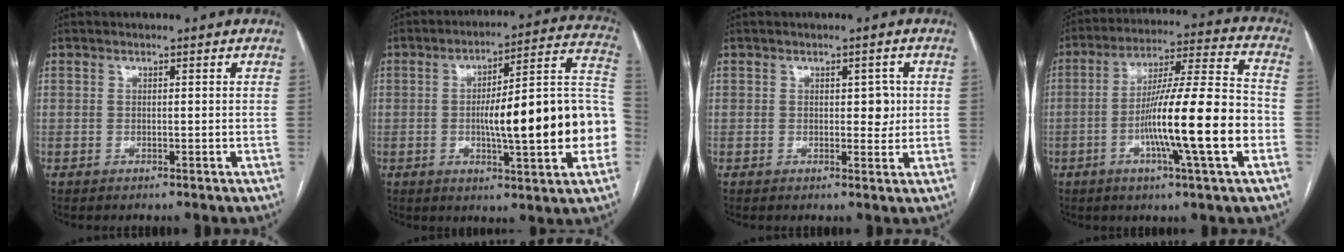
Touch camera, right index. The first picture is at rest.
{"total": 20.8, "force": [-2.7, 3.4, 20.3], "torque": [-0.226, 0.041, -0.029]}
{"total": 3.0, "force": [0.4, 1.7, 2.4], "torque": [-0.024, 0.003, 0.008]}
{"total": 17.2, "force": [-4.6, 0.0, 16.5], "torque": [-0.275, 0.001, -0.082]}